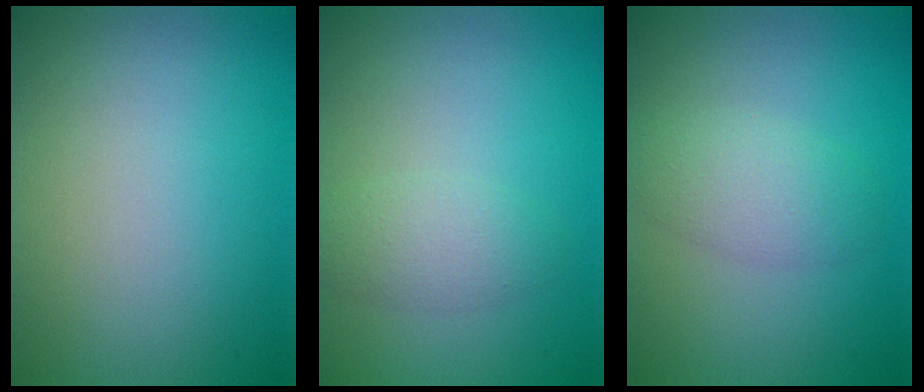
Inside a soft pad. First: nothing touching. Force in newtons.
{"total": 2.2, "press": 2.2, "slide": 0.1}
{"total": 2.9, "press": 2.9, "slide": 0.1}